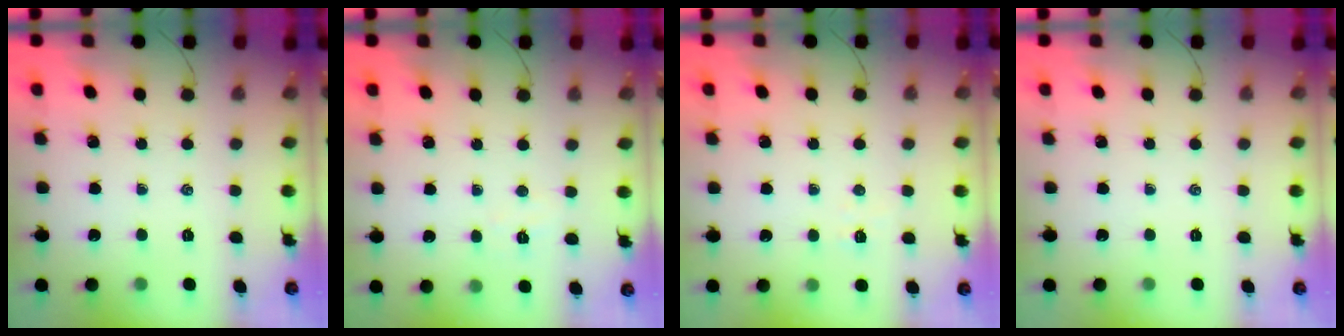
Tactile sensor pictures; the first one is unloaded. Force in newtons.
{"total": 2.7, "press": 2.6, "slide": 0.7}
{"total": 2.9, "press": 2.8, "slide": 0.9}
{"total": 0.0}